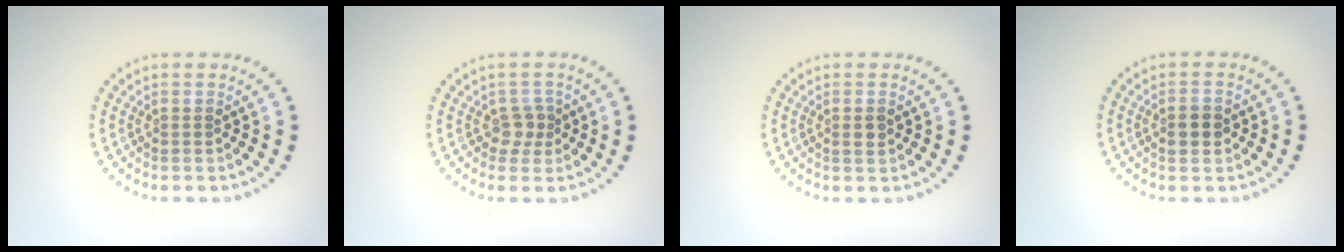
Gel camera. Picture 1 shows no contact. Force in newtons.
{"total": 1.7, "press": 1.3, "slide": 1.0}
{"total": 1.1, "press": 1.1, "slide": 0.3}
{"total": 2.3, "press": 2.3, "slide": 0.1}